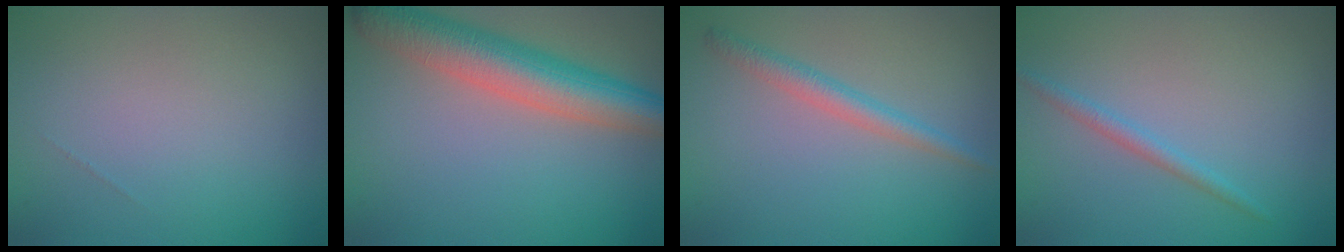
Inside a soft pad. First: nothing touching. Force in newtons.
{"total": 7.0, "press": 7.0, "slide": 0.3}
{"total": 2.2, "press": 2.2, "slide": 0.1}
{"total": 1.4, "press": 1.4, "slide": 0.1}